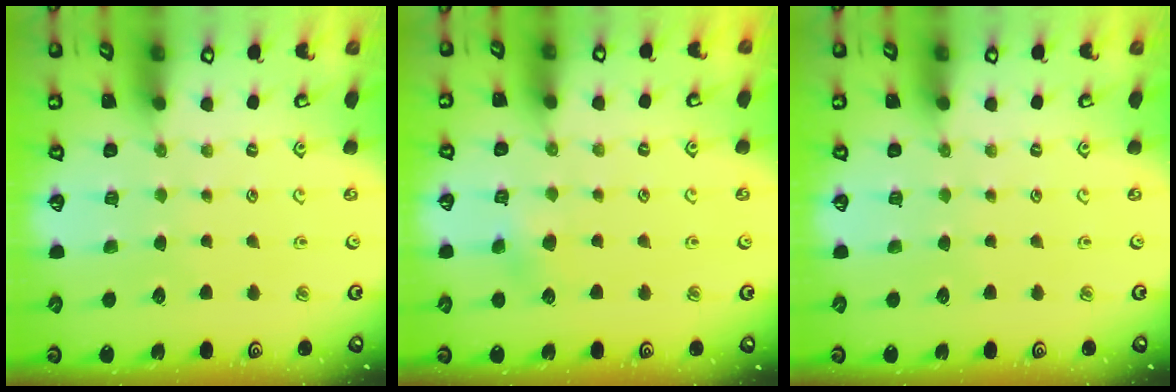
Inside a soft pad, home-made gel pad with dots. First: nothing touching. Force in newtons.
{"total": 4.2, "press": 4.2, "slide": 0.6}
{"total": 0.0}